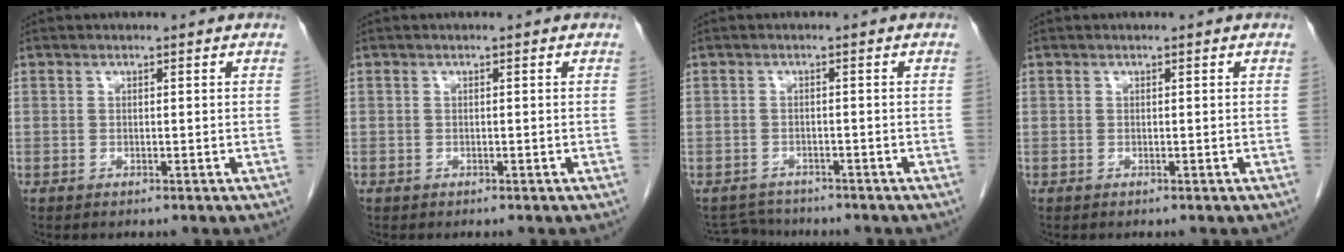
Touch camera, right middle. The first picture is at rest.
{"total": 0.0}
{"total": 3.4, "force": [-3.2, 0.9, -0.5], "torque": [0.005, -0.008, -0.051]}
{"total": 0.0}